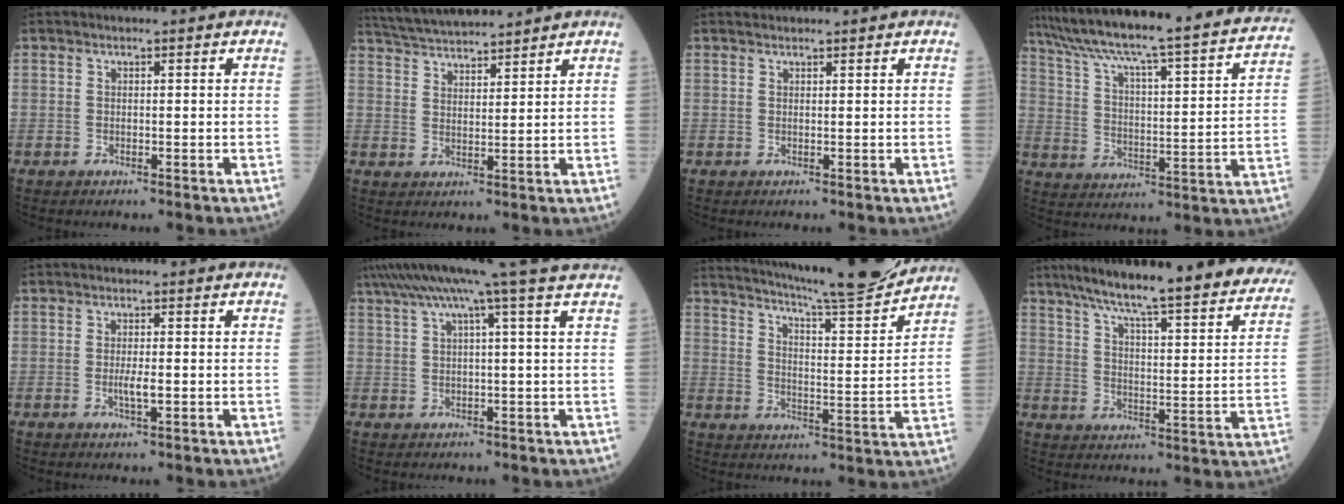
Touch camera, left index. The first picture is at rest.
{"total": 10.0, "force": [9.4, 0.4, 3.3], "torque": [-0.070, 0.030, 0.163]}
{"total": 2.2, "force": [2.1, 0.1, 0.7], "torque": [-0.008, 0.022, 0.031]}
{"total": 30.5, "force": [26.8, 1.8, 14.5], "torque": [-0.235, -0.041, 0.357]}
{"total": 2.2, "force": [-0.3, 0.3, 2.2], "torque": [-0.046, -0.003, -0.003]}
{"total": 12.8, "force": [9.6, -2.3, 8.1], "torque": [-0.140, 0.025, 0.128]}
{"total": 18.2, "force": [16.8, -0.1, 7.1], "torque": [-0.120, -0.035, 0.236]}
{"total": 32.1, "force": [27.8, 3.3, 15.7], "torque": [-0.233, -0.056, 0.349]}